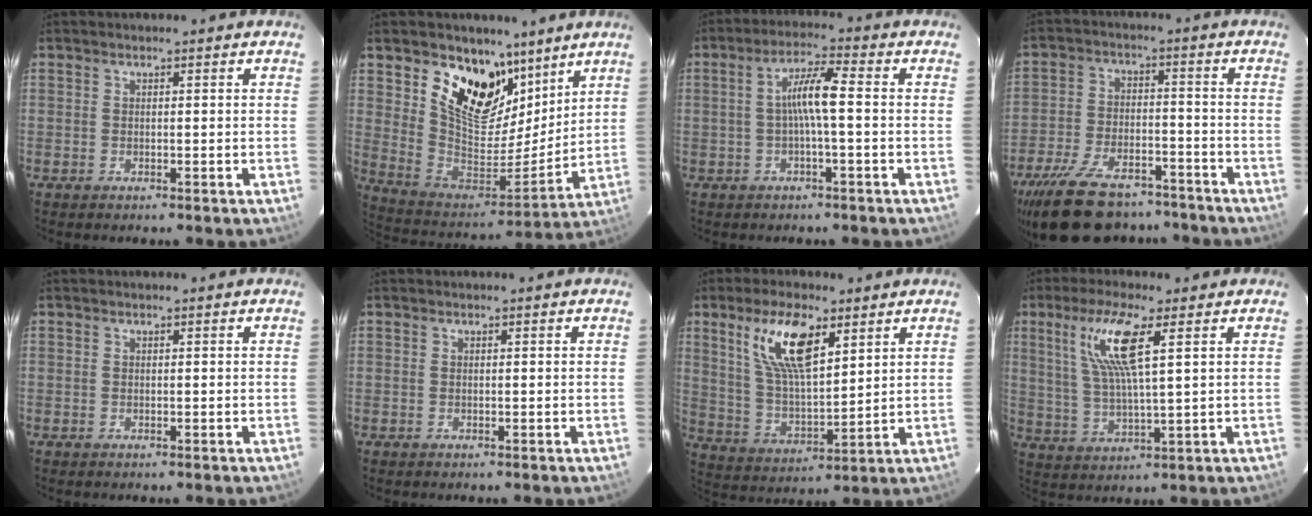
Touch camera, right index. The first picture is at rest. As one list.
[{"total": 18.3, "force": [11.3, 10.5, 9.9], "torque": [-0.201, -0.018, 0.209]}, {"total": 6.0, "force": [-0.6, 0.3, 6.0], "torque": [-0.121, 0.011, -0.009]}, {"total": 20.2, "force": [-15.9, 8.7, 8.9], "torque": [-0.198, -0.001, -0.241]}, {"total": 0.0}, {"total": 0.0}, {"total": 13.2, "force": [6.8, 4.8, 10.2], "torque": [-0.195, 0.009, 0.139]}, {"total": 10.7, "force": [4.6, 1.4, 9.6], "torque": [-0.194, 0.003, 0.095]}]